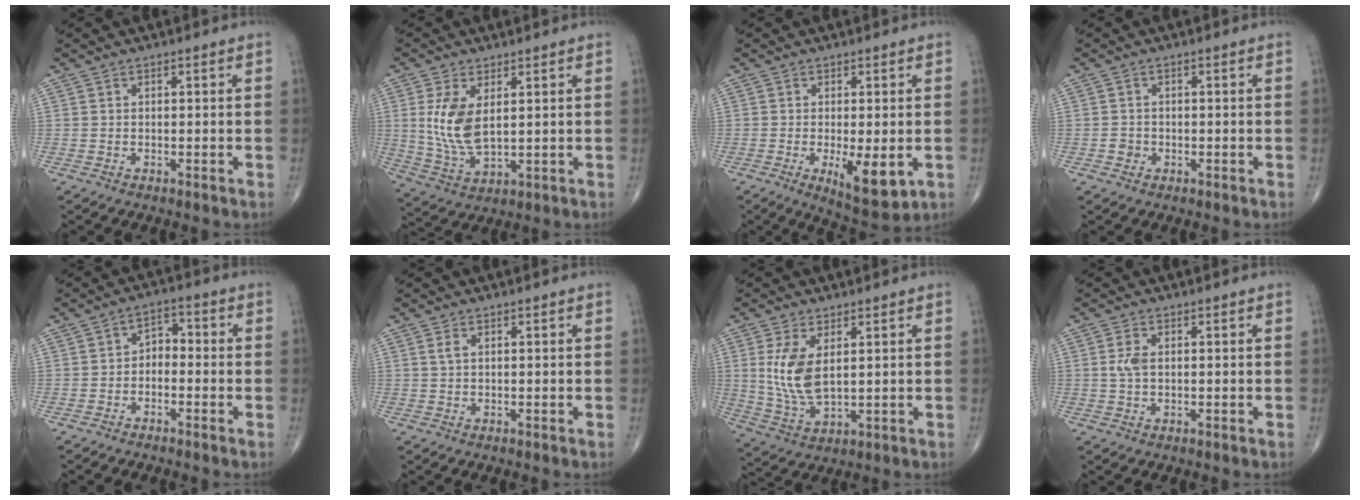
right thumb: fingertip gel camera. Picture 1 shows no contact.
{"total": 9.7, "force": [2.0, 4.9, 8.1], "torque": [-0.165, -0.015, 0.052]}
{"total": 8.3, "force": [-2.0, 2.8, 7.5], "torque": [-0.108, -0.022, -0.024]}
{"total": 1.5, "force": [-0.5, 1.3, 0.4], "torque": [0.001, 0.006, -0.010]}
{"total": 3.9, "force": [-1.3, 2.7, 2.5], "torque": [-0.024, 0.030, -0.034]}
{"total": 1.3, "force": [0.5, 0.6, 1.0], "torque": [-0.025, 0.008, 0.013]}
{"total": 9.4, "force": [2.1, 4.7, 7.9], "torque": [-0.161, -0.015, 0.054]}
{"total": 2.7, "force": [0.3, 1.5, 2.2], "torque": [-0.052, 0.002, 0.005]}